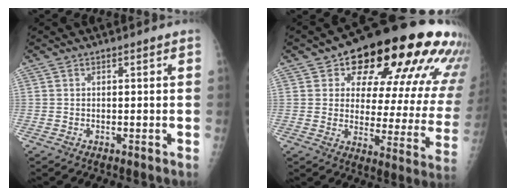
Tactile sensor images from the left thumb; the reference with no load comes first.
{"total": 26.6, "force": [14.7, 11.4, 19.0], "torque": [-0.226, -0.031, 0.194]}